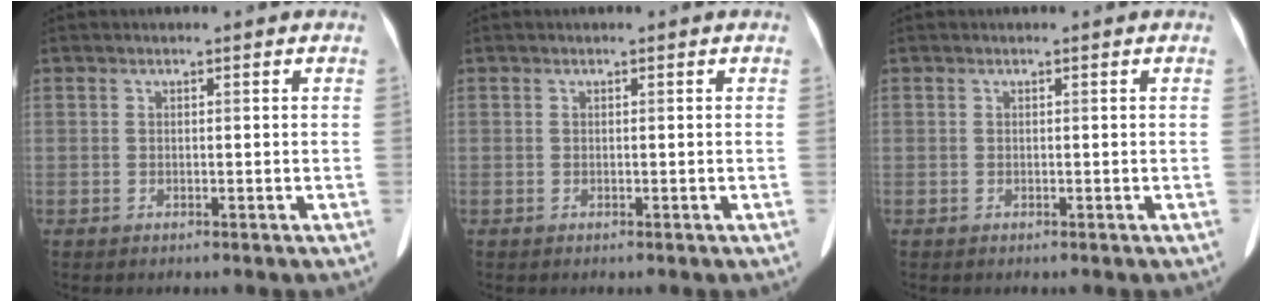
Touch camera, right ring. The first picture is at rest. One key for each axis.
{"total": 0.0}
{"total": 0.0}